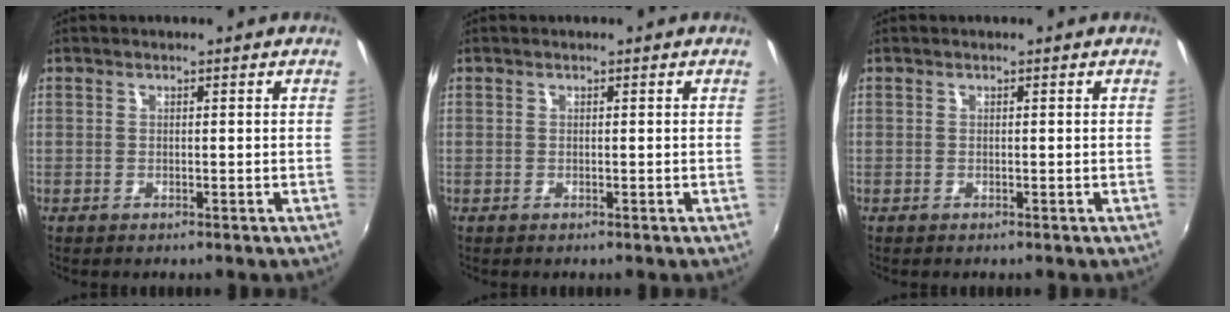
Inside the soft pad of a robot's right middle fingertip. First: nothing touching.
{"total": 0.0}
{"total": 0.0}